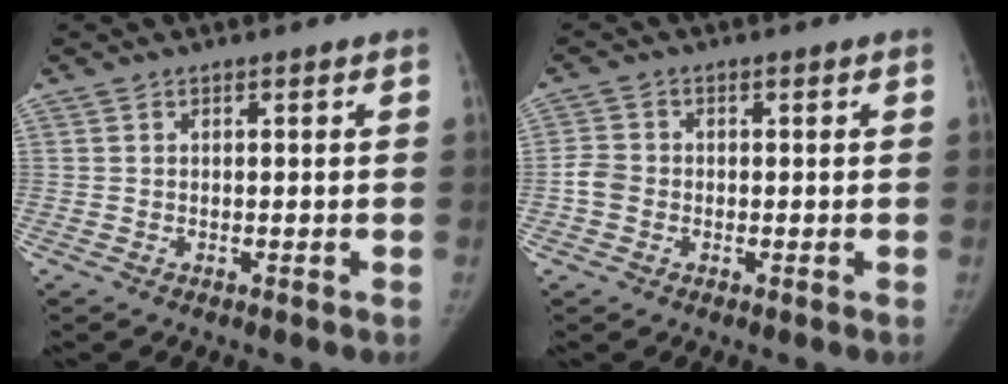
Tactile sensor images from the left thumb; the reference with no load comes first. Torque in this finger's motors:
{"motor_torque": [-0.22, 0.24, -0.16, 0.03, 0.01]}